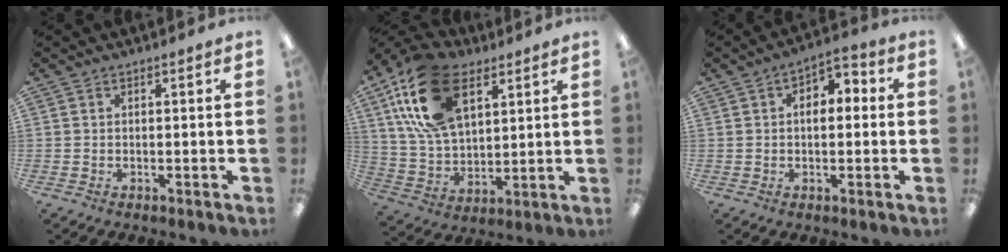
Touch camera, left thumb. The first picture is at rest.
{"total": 21.5, "force": [10.1, 12.8, 14.0], "torque": [-0.300, -0.016, 0.180]}
{"total": 5.3, "force": [0.4, 3.8, 3.7], "torque": [-0.047, 0.007, 0.003]}